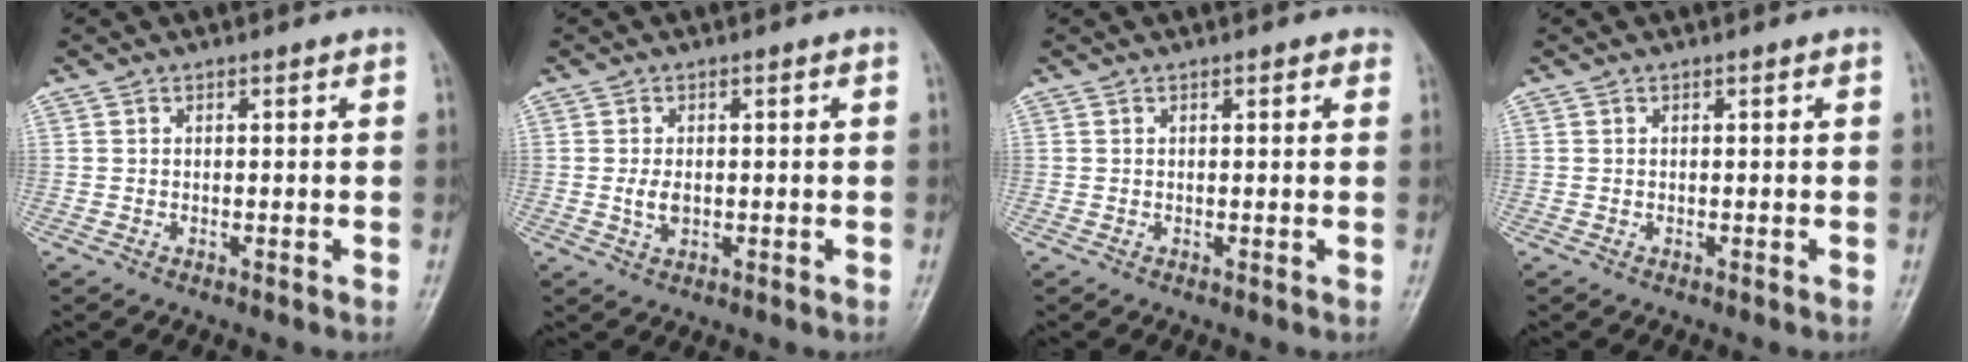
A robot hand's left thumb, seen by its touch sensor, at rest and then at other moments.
{"total": 2.5, "force": [-0.2, 1.6, 1.9], "torque": [-0.036, 0.001, -0.003]}
{"total": 0.9, "force": [0.5, 0.5, 0.6], "torque": [-0.002, 0.001, 0.002]}
{"total": 0.0}